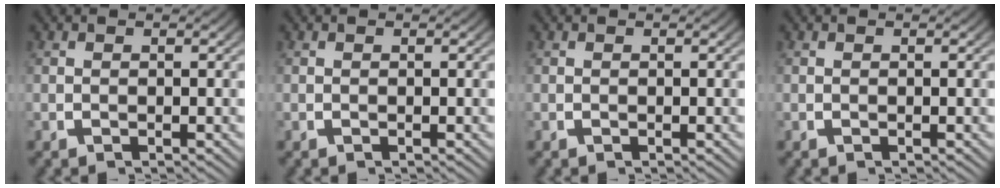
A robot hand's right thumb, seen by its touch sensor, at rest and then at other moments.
{"total": 0.0}
{"total": 0.0}
{"total": 0.0}